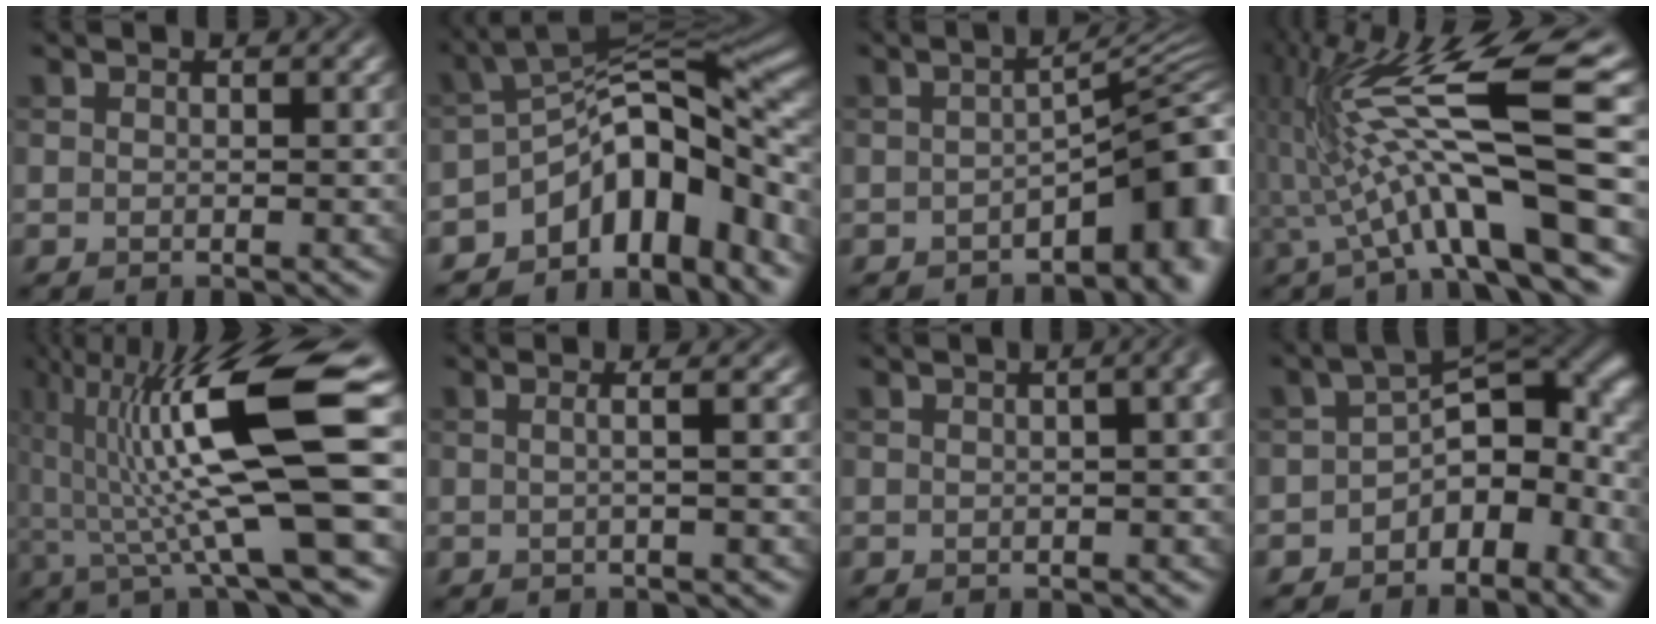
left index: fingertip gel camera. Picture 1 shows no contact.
{"total": 11.4, "force": [-6.2, 5.7, 7.7], "torque": [-0.093, 0.005, -0.107]}
{"total": 8.4, "force": [-3.2, 3.1, 7.0], "torque": [-0.073, 0.002, -0.049]}
{"total": 12.6, "force": [-0.8, 2.2, 12.4], "torque": [-0.222, 0.020, -0.009]}
{"total": 14.2, "force": [2.2, 2.6, 13.7], "torque": [-0.239, 0.014, 0.041]}
{"total": 2.3, "force": [0.4, 1.1, 2.0], "torque": [-0.015, -0.001, -0.021]}
{"total": 7.2, "force": [1.3, 3.8, 6.0], "torque": [-0.023, 0.038, -0.008]}
{"total": 9.2, "force": [-2.8, 5.6, 6.8], "torque": [-0.067, 0.004, -0.056]}